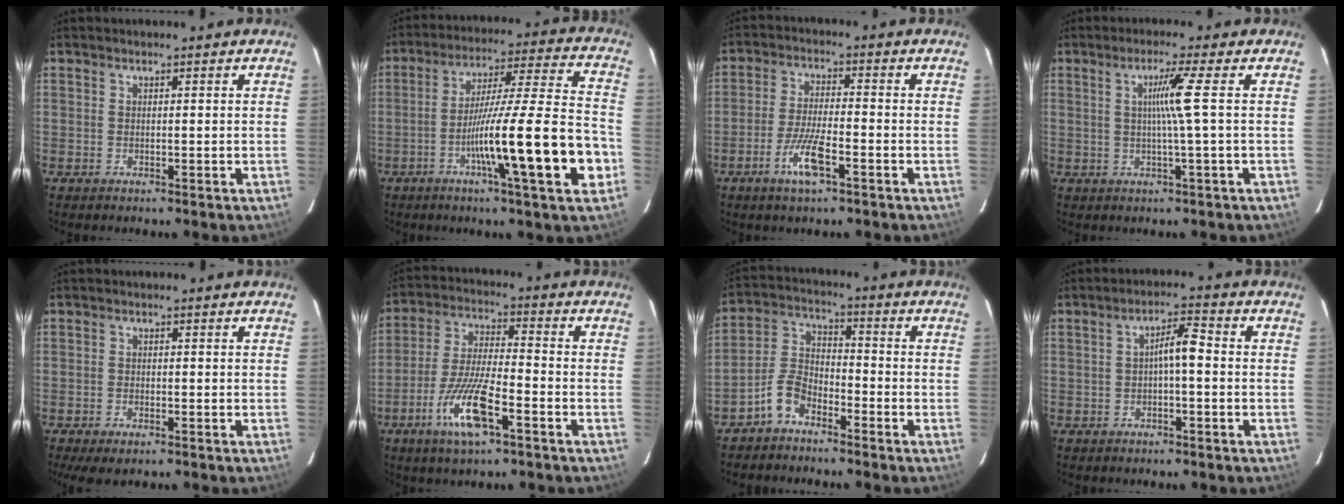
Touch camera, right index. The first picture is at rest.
{"total": 19.6, "force": [-6.5, -0.1, 18.5], "torque": [-0.277, -0.004, -0.105]}
{"total": 7.2, "force": [-3.6, 1.2, 6.1], "torque": [-0.122, -0.006, -0.066]}
{"total": 4.9, "force": [0.6, -1.6, 4.6], "torque": [-0.088, -0.003, 0.012]}
{"total": 4.4, "force": [-2.8, 1.7, 2.9], "torque": [-0.057, -0.009, -0.043]}
{"total": 11.6, "force": [-5.7, 2.1, 9.9], "torque": [-0.202, -0.011, -0.107]}
{"total": 6.4, "force": [-4.4, 3.2, 3.4], "torque": [-0.086, 0.012, -0.095]}
{"total": 4.5, "force": [-0.3, 0.9, 4.3], "torque": [-0.073, 0.019, -0.004]}